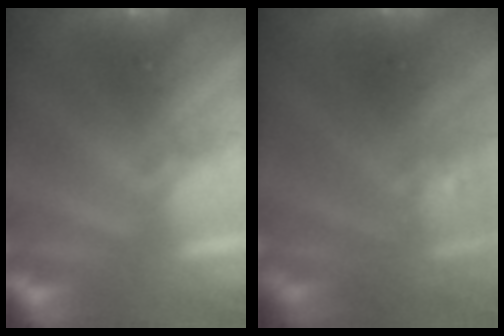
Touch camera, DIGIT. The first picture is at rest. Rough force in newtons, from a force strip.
{"total": 3.0}